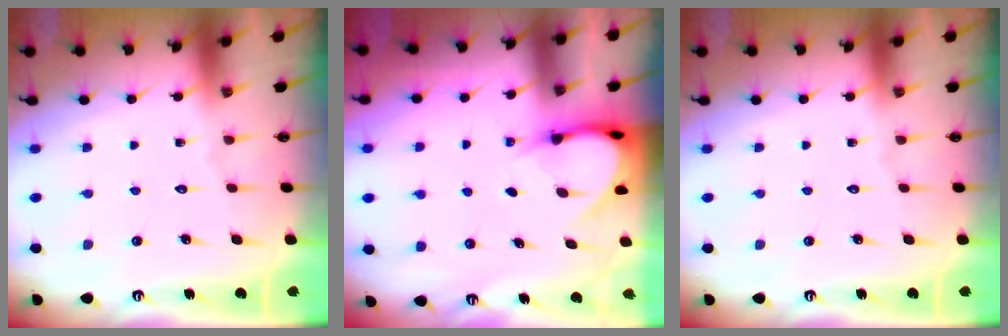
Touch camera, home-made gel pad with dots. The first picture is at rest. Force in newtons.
{"total": 4.8, "press": 4.8, "slide": 0.6}
{"total": 0.0}